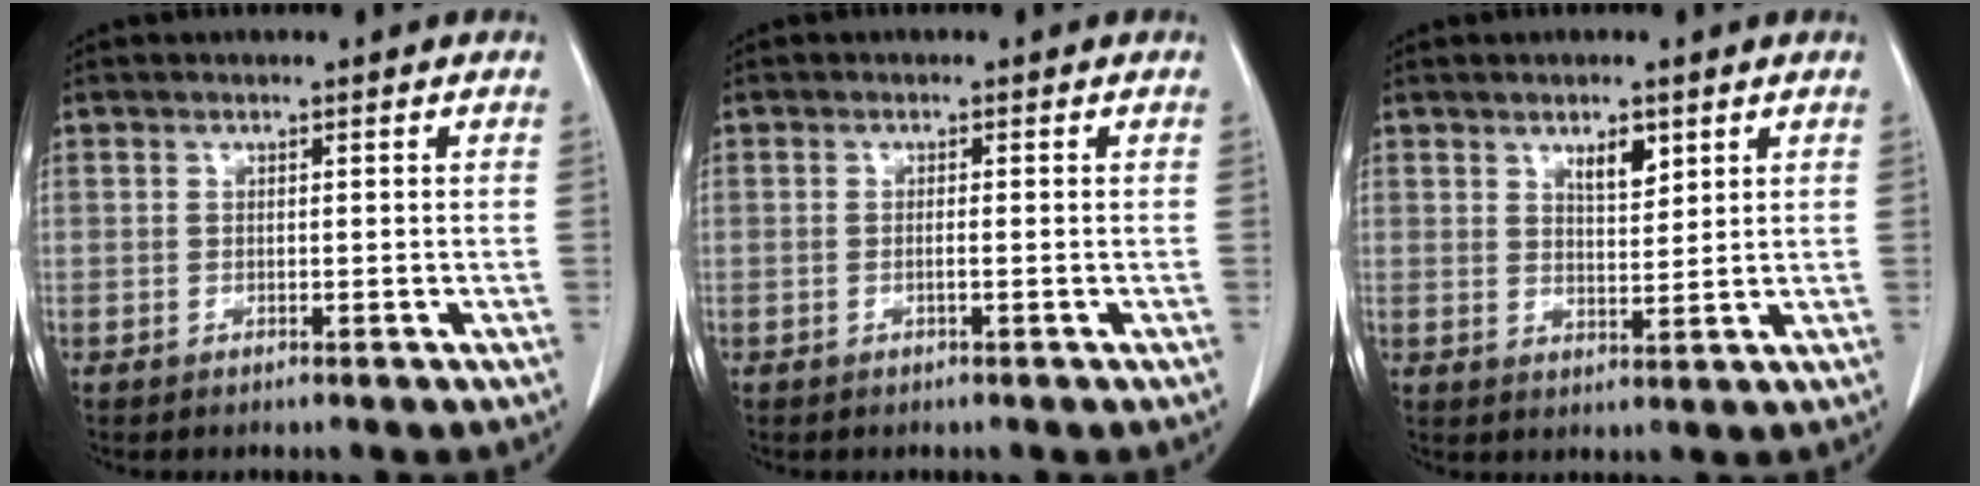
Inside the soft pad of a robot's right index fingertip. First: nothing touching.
{"total": 0.8, "force": [-0.3, -0.1, 0.7], "torque": [-0.013, 0.001, -0.004]}
{"total": 3.7, "force": [2.2, 1.3, 2.7], "torque": [-0.044, -0.003, 0.040]}